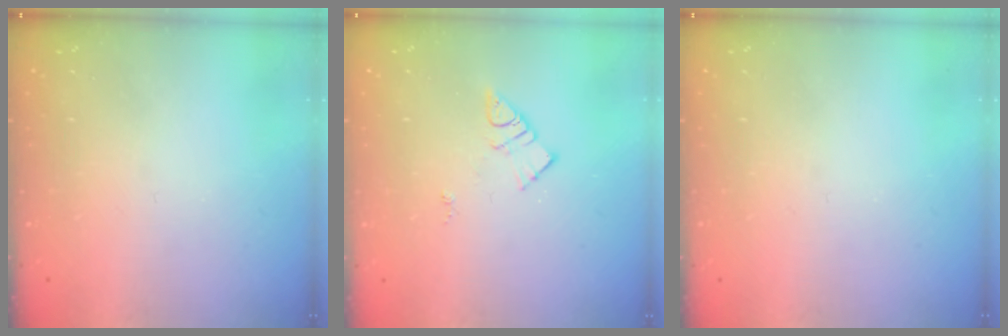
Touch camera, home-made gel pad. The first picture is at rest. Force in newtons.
{"total": 6.6, "press": 6.6, "slide": 0.7}
{"total": 0.0}